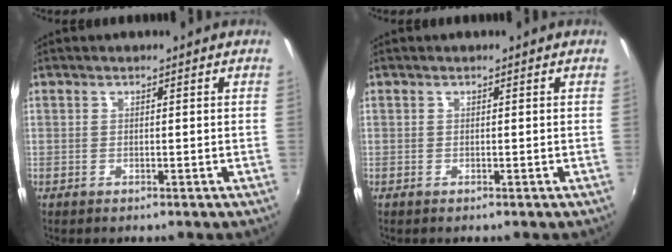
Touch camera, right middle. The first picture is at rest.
{"total": 0.0}